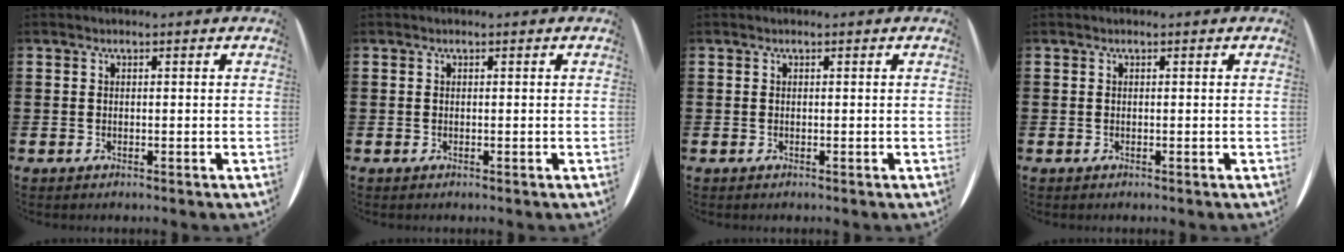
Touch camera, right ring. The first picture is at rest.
{"total": 0.0}
{"total": 0.0}
{"total": 0.0}